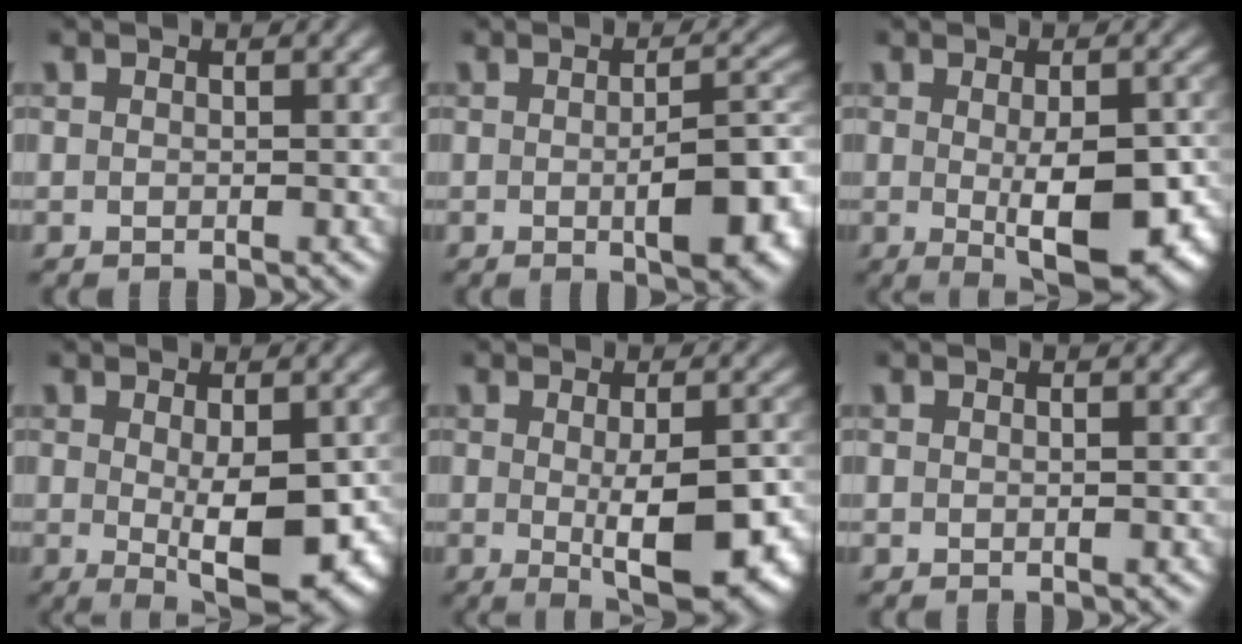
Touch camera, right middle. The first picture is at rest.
{"total": 7.0, "force": [-1.5, 2.3, 6.5], "torque": [-0.090, -0.012, -0.016]}
{"total": 8.6, "force": [-1.8, 3.2, 7.7], "torque": [-0.113, -0.025, -0.015]}
{"total": 7.6, "force": [-1.1, 2.8, 7.0], "torque": [-0.107, -0.019, -0.007]}
{"total": 8.7, "force": [-1.6, 2.8, 8.0], "torque": [-0.114, -0.022, -0.014]}
{"total": 0.0}